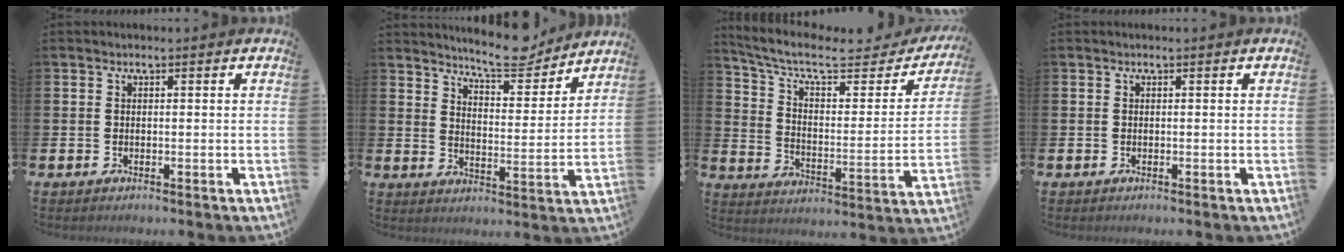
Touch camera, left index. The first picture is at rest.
{"total": 8.4, "force": [8.1, 1.3, 2.0], "torque": [-0.043, -0.054, 0.144]}
{"total": 8.5, "force": [6.8, 2.8, 4.4], "torque": [-0.111, -0.045, 0.109]}
{"total": 0.0}